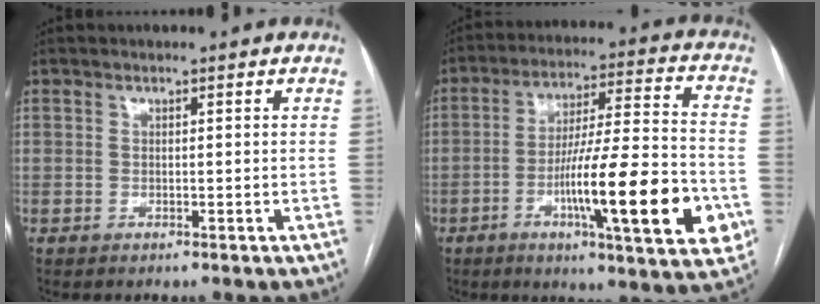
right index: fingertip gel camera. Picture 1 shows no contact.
{"total": 20.5, "force": [-6.5, 1.7, 19.4], "torque": [-0.275, -0.007, -0.094]}